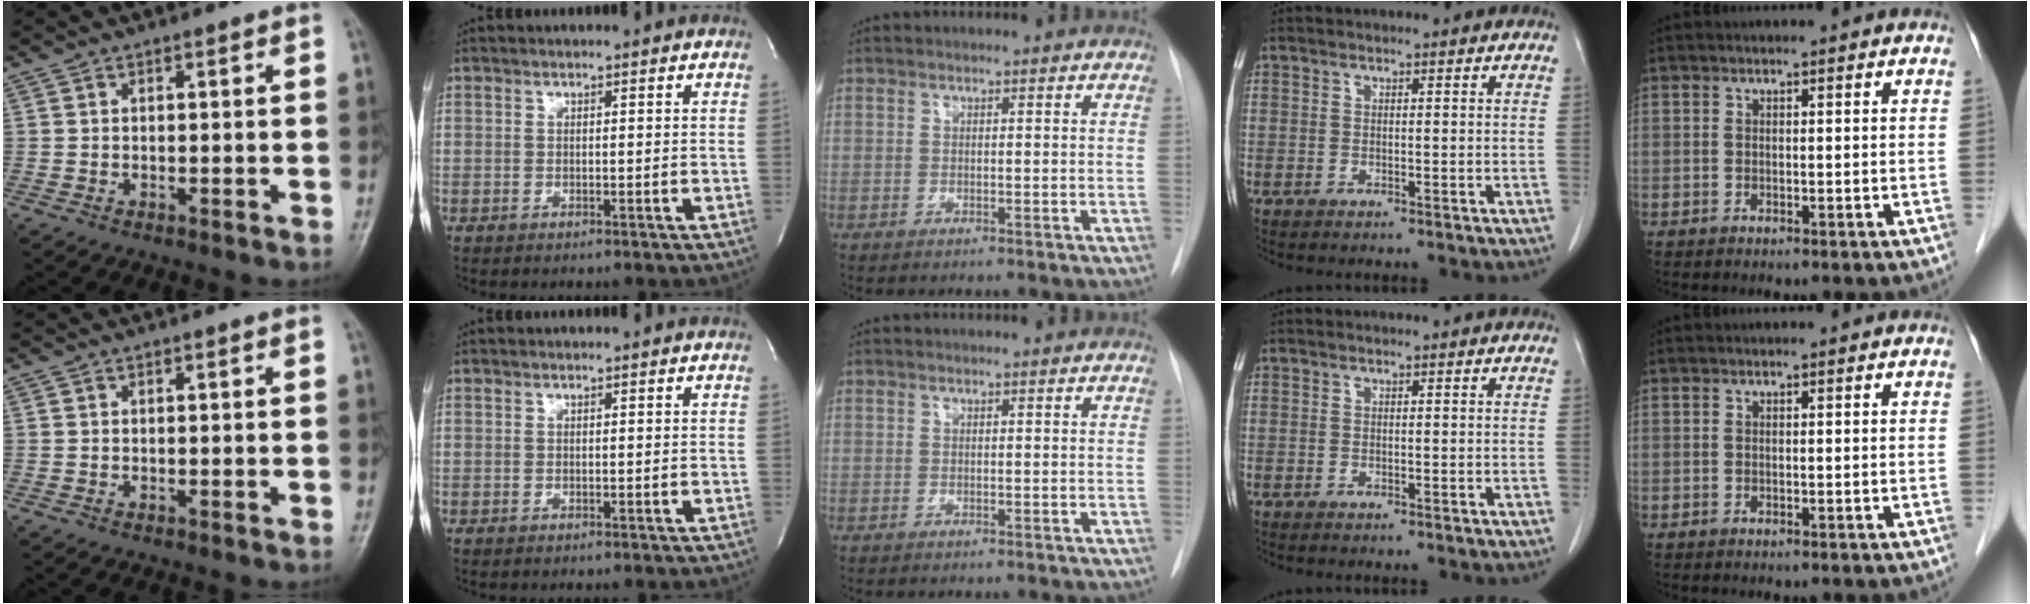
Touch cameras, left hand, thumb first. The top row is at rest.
{}